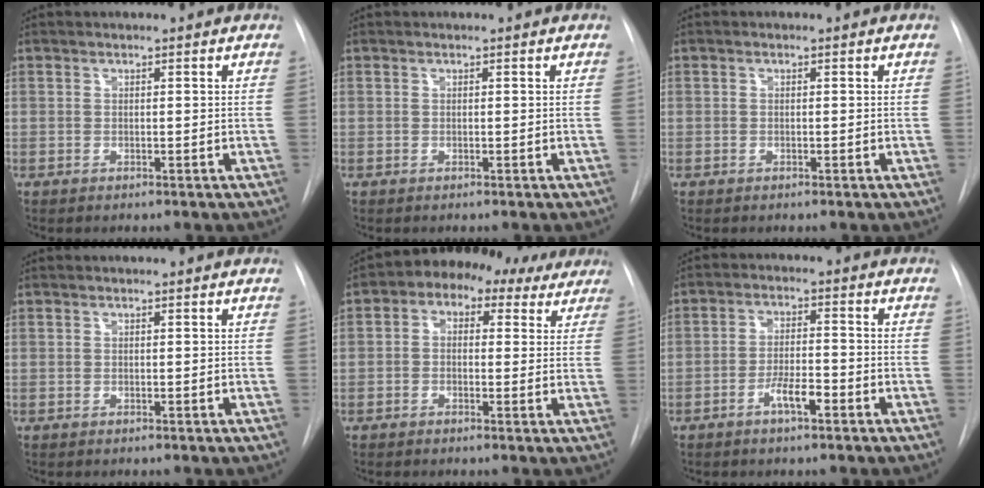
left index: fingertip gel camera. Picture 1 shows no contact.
{"total": 0.0}
{"total": 0.0}
{"total": 0.0}
{"total": 9.7, "force": [5.1, 6.3, 5.2], "torque": [-0.061, 0.049, 0.060]}
{"total": 4.7, "force": [-2.6, 1.1, 3.7], "torque": [-0.071, 0.002, -0.049]}